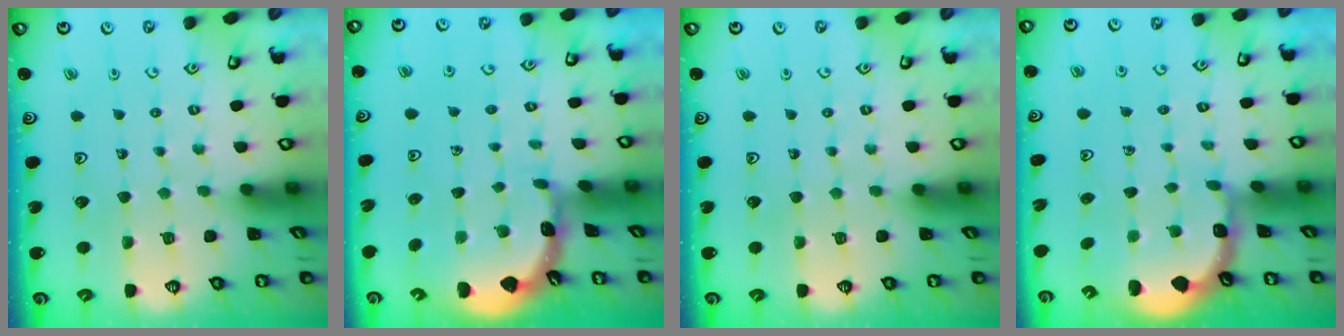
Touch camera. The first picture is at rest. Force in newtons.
{"total": 1.8, "press": 1.8, "slide": 0.1}
{"total": 0.0}
{"total": 1.6, "press": 1.5, "slide": 0.4}